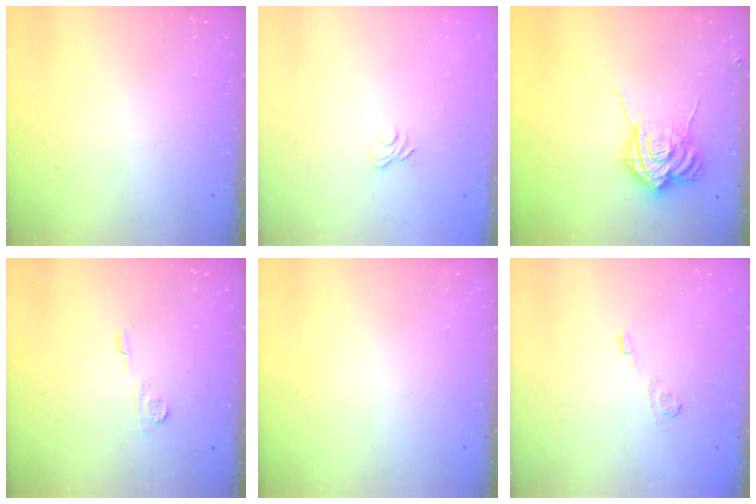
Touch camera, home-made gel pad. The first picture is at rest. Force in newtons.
{"total": 3.3, "press": 3.0, "slide": 1.3}
{"total": 13.9, "press": 13.8, "slide": 1.5}
{"total": 5.8, "press": 5.8, "slide": 0.6}
{"total": 0.0}
{"total": 8.5, "press": 8.4, "slide": 1.5}